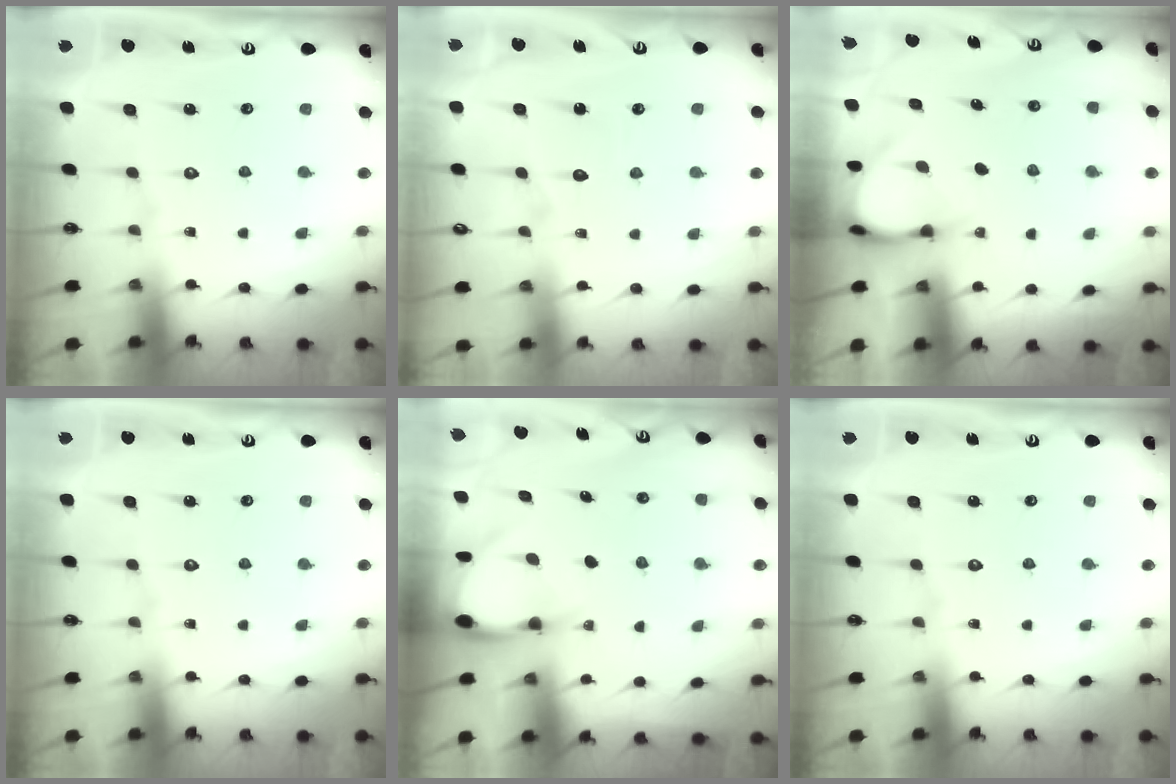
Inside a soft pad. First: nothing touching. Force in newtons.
{"total": 2.9, "press": 2.9, "slide": 0.2}
{"total": 3.9, "press": 3.9, "slide": 0.3}
{"total": 0.0}
{"total": 3.3, "press": 3.3, "slide": 0.2}
{"total": 0.0}